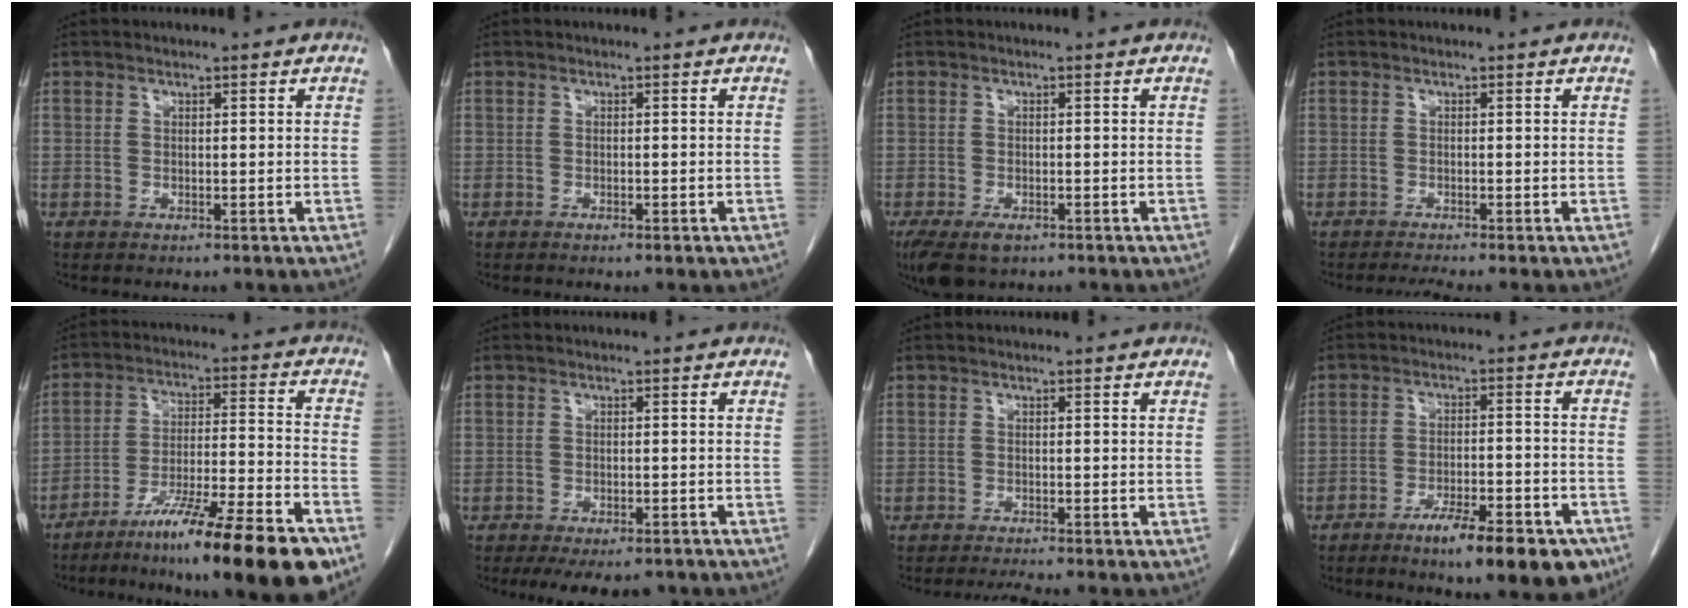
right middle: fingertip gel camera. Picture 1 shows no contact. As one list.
[{"total": 0.9, "force": [-0.6, 0.1, 0.7], "torque": [-0.016, 0.000, -0.006]}, {"total": 5.6, "force": [-3.6, 2.5, 3.5], "torque": [-0.066, -0.011, -0.059]}, {"total": 2.1, "force": [-1.8, -0.7, 0.9], "torque": [-0.017, -0.007, -0.034]}, {"total": 17.8, "force": [-12.1, 0.3, 13.1], "torque": [-0.185, -0.020, -0.200]}, {"total": 8.5, "force": [-6.7, 3.1, 4.2], "torque": [-0.053, -0.007, -0.090]}, {"total": 2.5, "force": [-2.2, -0.8, 0.9], "torque": [-0.016, -0.009, -0.038]}, {"total": 12.5, "force": [-8.2, 2.9, 9.0], "torque": [-0.105, 0.001, -0.117]}]